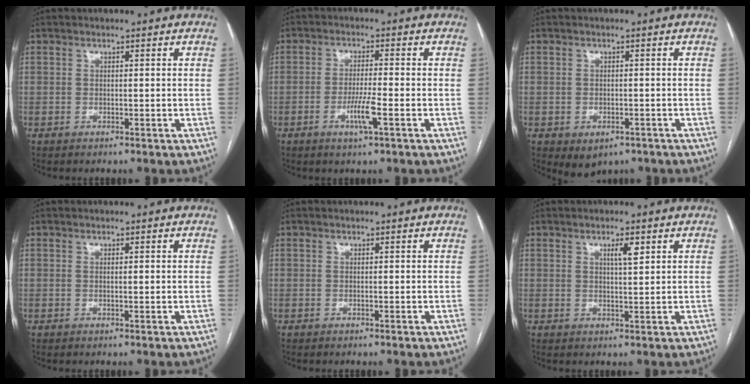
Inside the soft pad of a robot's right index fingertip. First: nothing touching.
{"total": 4.7, "force": [-1.9, 0.0, 4.3], "torque": [-0.081, -0.008, -0.035]}
{"total": 4.0, "force": [-2.4, 2.6, 1.8], "torque": [-0.020, -0.001, -0.023]}
{"total": 0.6, "force": [0.1, -0.1, 0.5], "torque": [-0.010, -0.001, 0.002]}
{"total": 0.0}
{"total": 2.6, "force": [1.3, 0.3, 2.3], "torque": [-0.040, -0.001, 0.022]}